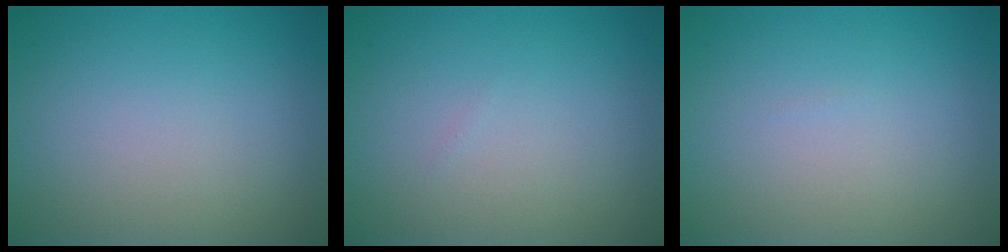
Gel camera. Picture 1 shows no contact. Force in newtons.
{"total": 0.0}
{"total": 0.0}